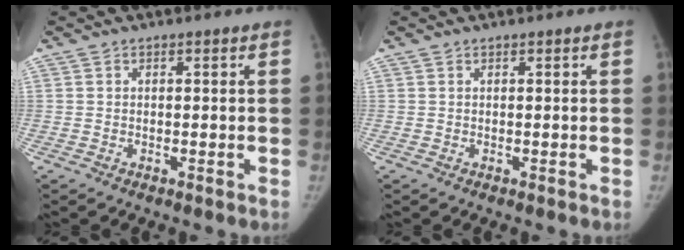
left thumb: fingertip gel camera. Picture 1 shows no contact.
{"total": 0.0}